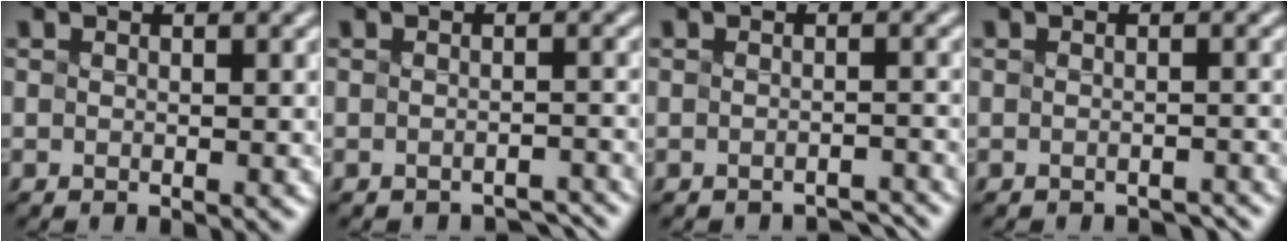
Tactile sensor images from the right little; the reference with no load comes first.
{"total": 1.8, "force": [-1.8, 0.2, 0.2], "torque": [0.002, 0.001, -0.021]}
{"total": 1.9, "force": [-1.9, 0.1, 0.2], "torque": [0.003, 0.003, -0.022]}
{"total": 1.2, "force": [-1.2, 0.2, 0.2], "torque": [-0.001, 0.000, -0.014]}